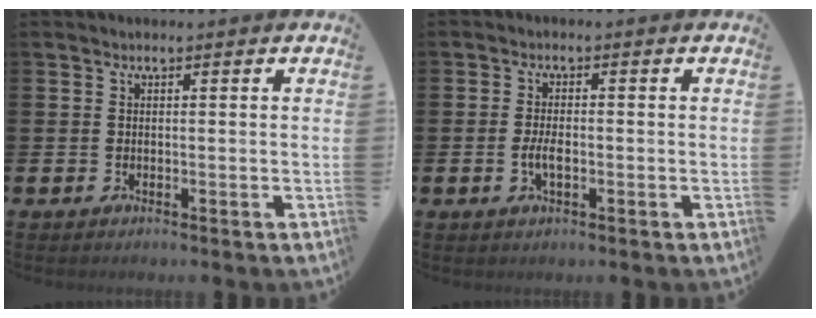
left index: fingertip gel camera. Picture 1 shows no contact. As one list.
[{"total": 2.6, "force": [-0.6, 1.1, 2.2], "torque": [-0.034, -0.002, -0.012]}]